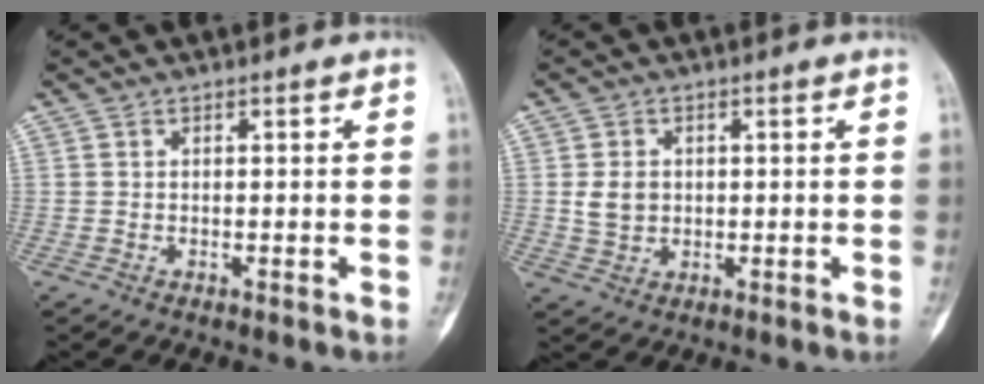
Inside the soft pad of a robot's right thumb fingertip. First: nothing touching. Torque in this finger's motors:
{"motor_torque": [0.65, 0.39, 0.20, -0.31, 0.07]}